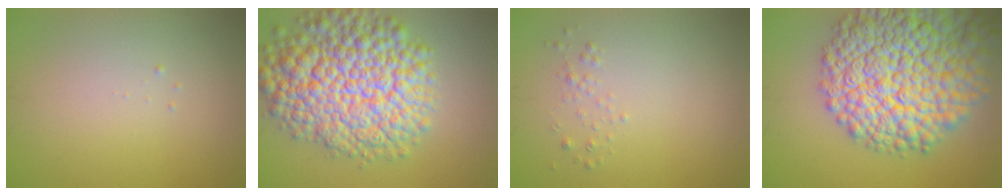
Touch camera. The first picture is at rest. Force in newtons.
{"total": 12.4, "press": 12.4, "slide": 0.5}
{"total": 0.7, "press": 0.7, "slide": 0.1}
{"total": 16.9, "press": 16.9, "slide": 0.7}